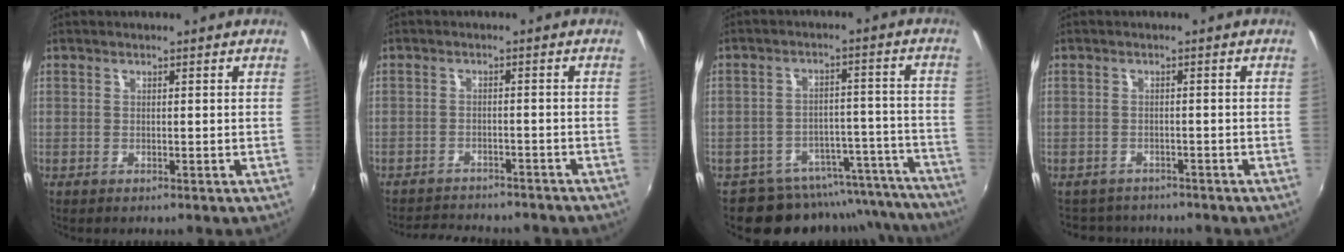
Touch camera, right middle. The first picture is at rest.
{"total": 10.1, "force": [-9.1, 2.8, 3.3], "torque": [-0.079, -0.009, -0.127]}
{"total": 16.8, "force": [-15.6, 5.8, 2.3], "torque": [-0.023, 0.054, -0.198]}
{"total": 4.8, "force": [-4.2, 2.3, 0.4], "torque": [-0.021, -0.002, -0.068]}